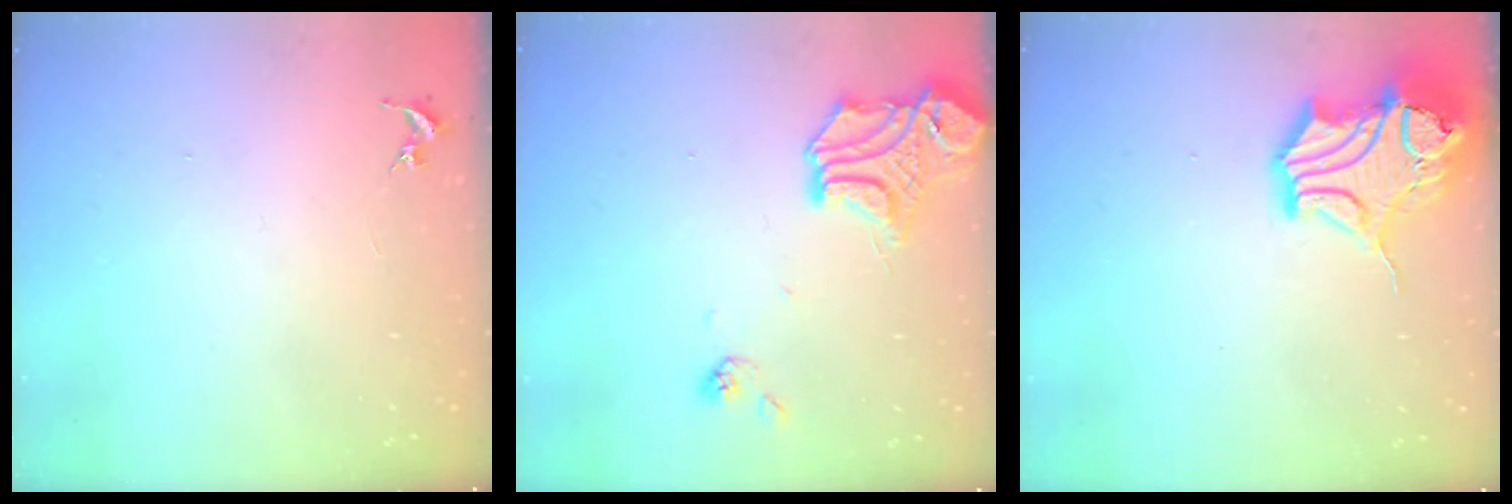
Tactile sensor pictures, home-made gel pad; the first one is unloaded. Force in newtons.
{"total": 15.8, "press": 15.8, "slide": 1.5}
{"total": 19.8, "press": 19.6, "slide": 2.6}